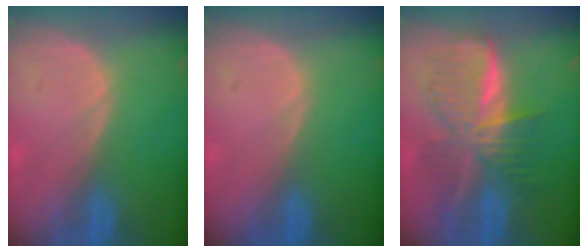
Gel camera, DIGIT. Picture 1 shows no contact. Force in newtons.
{"total": 0.0}
{"total": 9.4, "press": 9.4, "slide": 0.6}